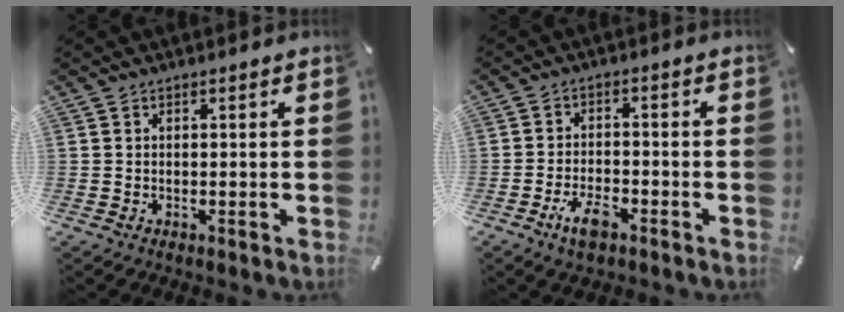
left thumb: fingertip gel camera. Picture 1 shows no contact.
{"total": 5.7, "force": [-3.6, 2.6, 3.7], "torque": [-0.075, 0.017, -0.065]}